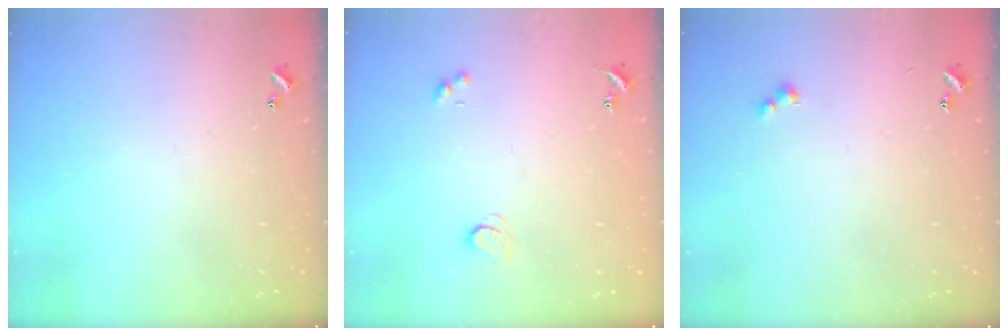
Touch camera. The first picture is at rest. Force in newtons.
{"total": 1.9, "press": 1.9, "slide": 0.5}
{"total": 2.5, "press": 2.5, "slide": 0.5}